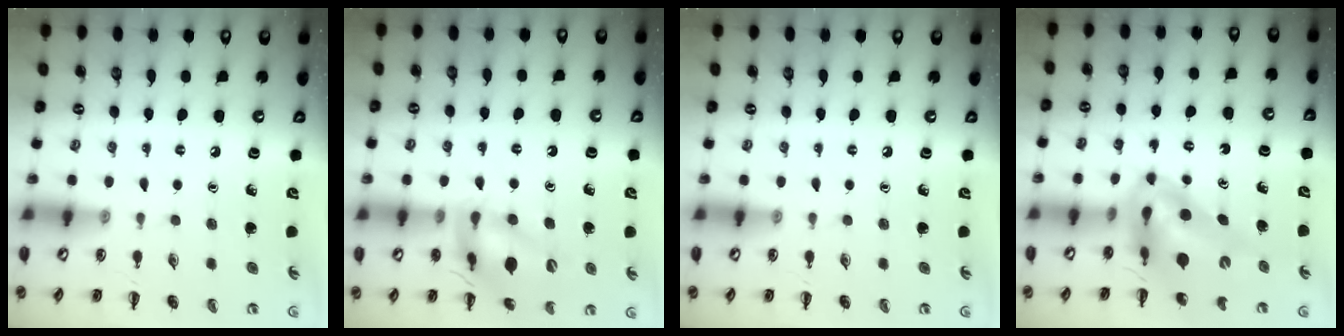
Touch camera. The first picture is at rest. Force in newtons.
{"total": 15.5, "press": 15.4, "slide": 2.0}
{"total": 0.0}
{"total": 11.4, "press": 10.9, "slide": 3.5}